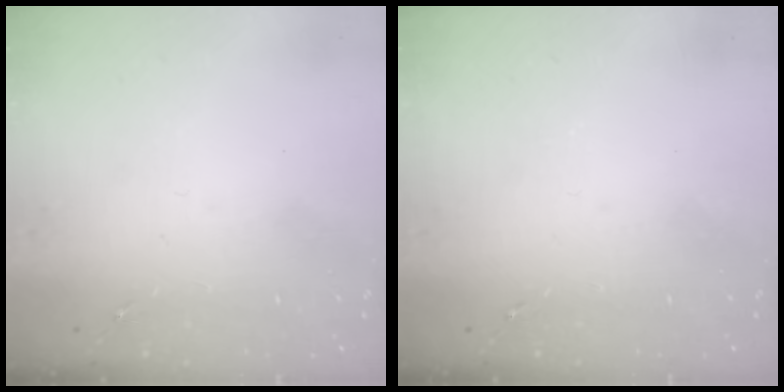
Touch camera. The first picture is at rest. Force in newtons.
{"total": 0.0}